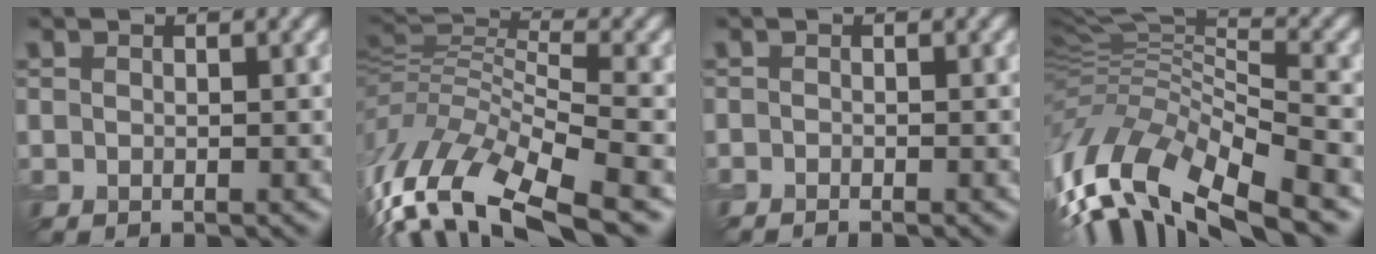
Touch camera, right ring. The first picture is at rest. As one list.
[{"total": 11.9, "force": [-6.6, 4.4, 8.9], "torque": [-0.195, 0.000, -0.117]}, {"total": 0.9, "force": [-0.8, 0.1, 0.4], "torque": [-0.007, 0.000, -0.018]}, {"total": 12.7, "force": [-6.1, 4.5, 10.2], "torque": [-0.214, 0.016, -0.109]}]